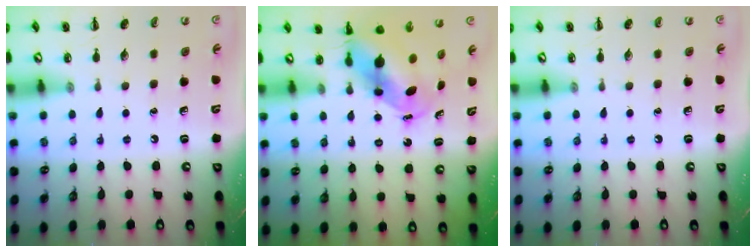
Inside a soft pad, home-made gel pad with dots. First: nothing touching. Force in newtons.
{"total": 6.8, "press": 6.6, "slide": 1.7}
{"total": 0.0}